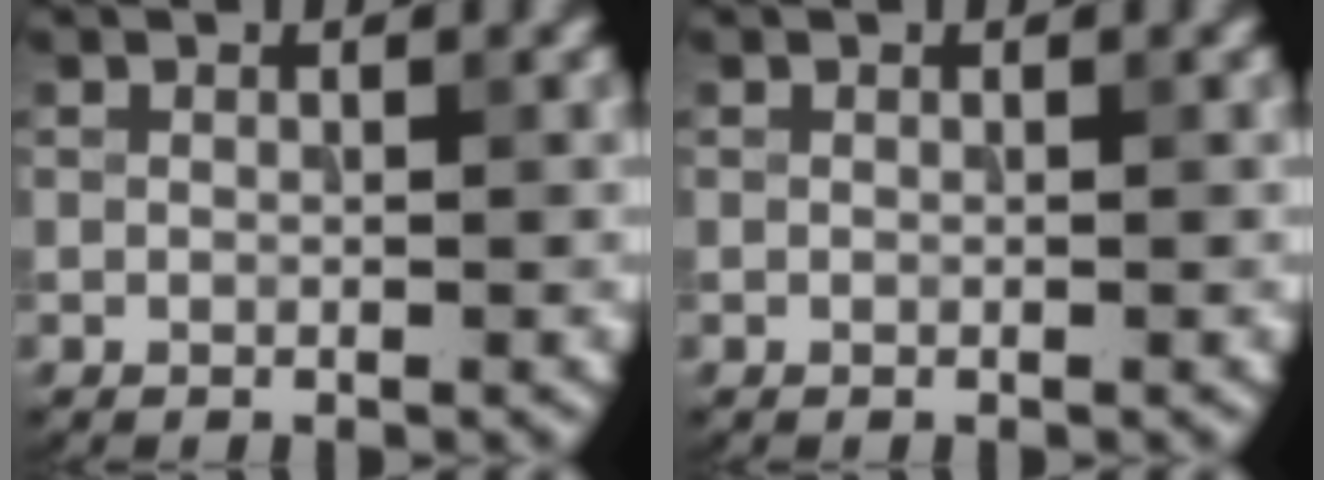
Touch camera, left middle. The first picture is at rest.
{"total": 0.0}